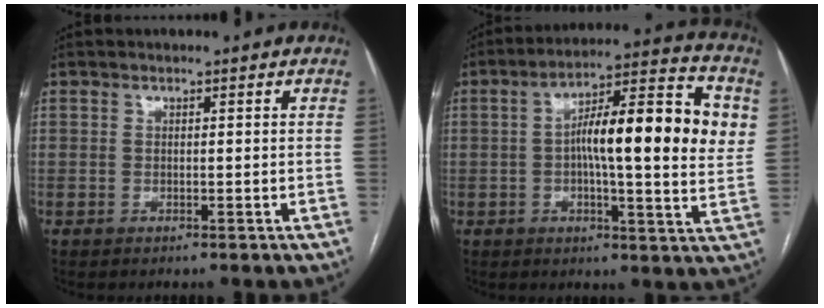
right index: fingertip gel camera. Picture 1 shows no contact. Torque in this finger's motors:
{"motor_torque": [1.34, 0.68, 0.46, 0.16]}